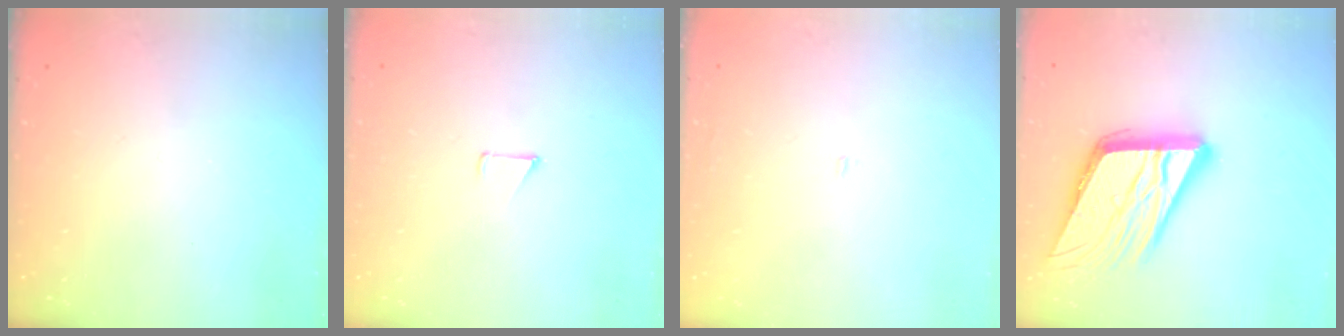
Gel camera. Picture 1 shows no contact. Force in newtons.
{"total": 2.9, "press": 2.8, "slide": 0.3}
{"total": 1.2, "press": 1.2, "slide": 0.1}
{"total": 20.0, "press": 19.7, "slide": 3.6}